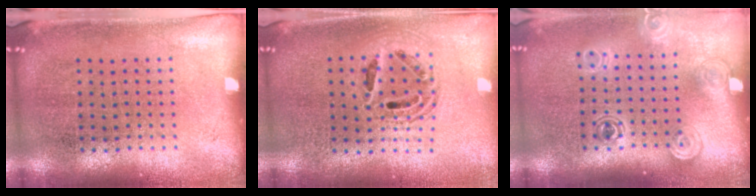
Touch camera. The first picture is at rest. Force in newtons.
{"total": 1.5, "press": 1.3, "slide": 0.8}
{"total": 1.4, "press": 1.2, "slide": 0.7}